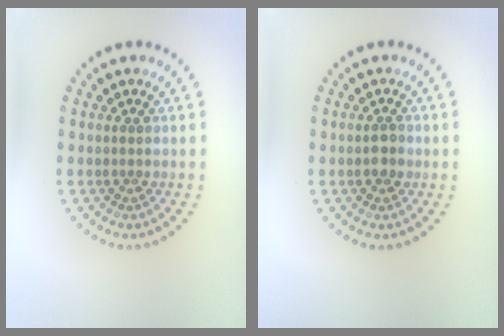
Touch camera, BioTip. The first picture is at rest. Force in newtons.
{"total": 1.3, "press": 1.3, "slide": 0.2}